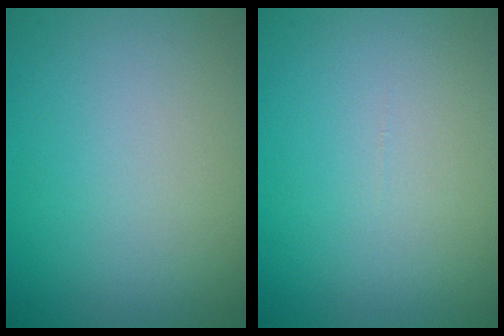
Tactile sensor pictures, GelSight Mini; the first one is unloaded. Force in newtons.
{"total": 0.0}